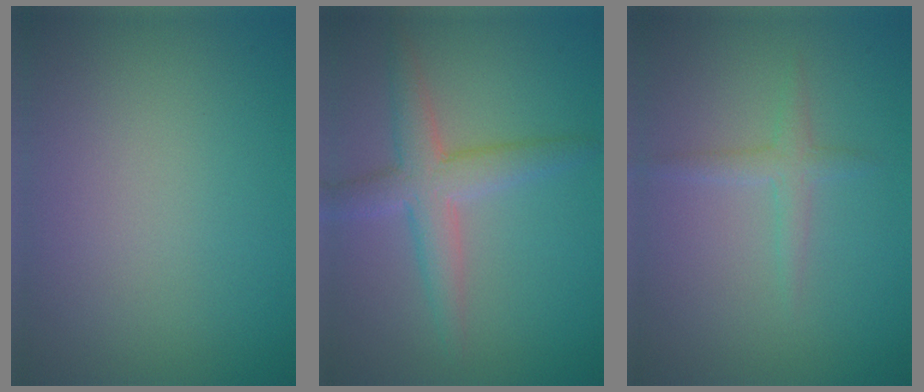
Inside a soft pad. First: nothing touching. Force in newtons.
{"total": 4.3, "press": 4.3, "slide": 0.1}
{"total": 1.7, "press": 1.7, "slide": 0.1}